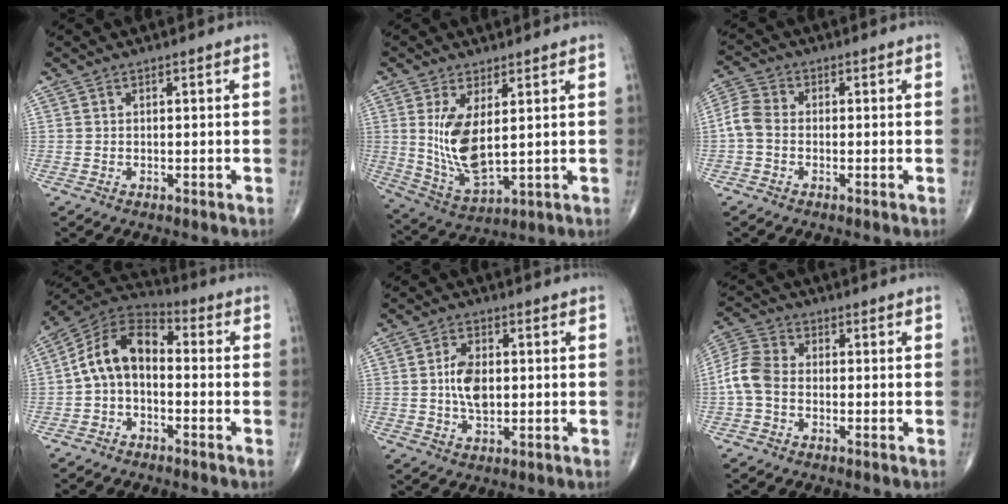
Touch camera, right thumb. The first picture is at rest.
{"total": 10.8, "force": [2.0, 4.6, 9.6], "torque": [-0.187, -0.027, 0.055]}
{"total": 4.9, "force": [-0.9, 3.5, 3.2], "torque": [-0.067, 0.012, -0.031]}
{"total": 10.6, "force": [-0.9, 6.7, 8.1], "torque": [-0.135, 0.041, -0.034]}
{"total": 6.8, "force": [0.2, 4.0, 5.5], "torque": [-0.096, 0.001, 0.003]}
{"total": 7.1, "force": [-1.3, 5.0, 4.8], "torque": [-0.100, 0.019, -0.040]}